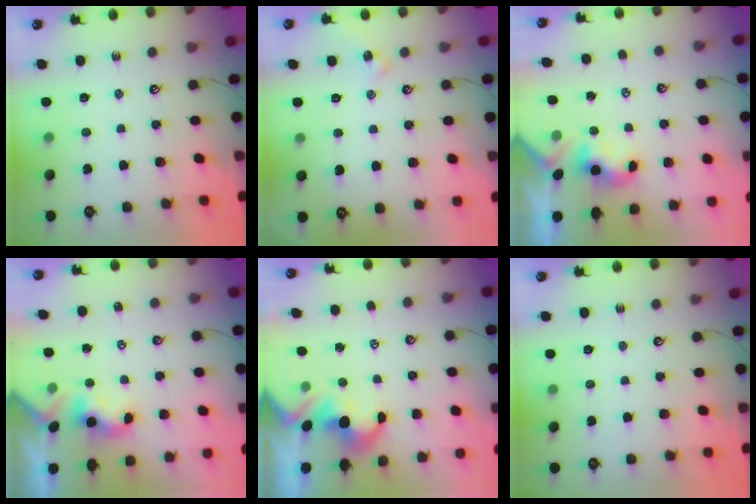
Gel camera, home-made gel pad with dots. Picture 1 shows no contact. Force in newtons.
{"total": 2.6, "press": 2.6, "slide": 0.6}
{"total": 0.6, "press": 0.5, "slide": 0.4}
{"total": 0.0}
{"total": 1.8, "press": 1.5, "slide": 1.0}
{"total": 0.0}